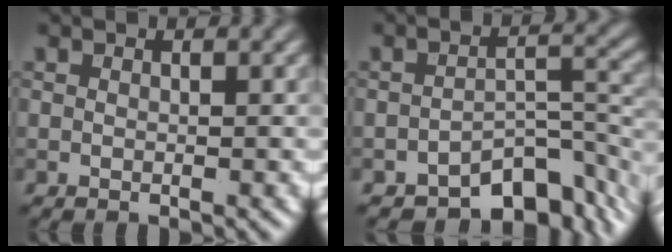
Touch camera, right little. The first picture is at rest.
{"total": 7.0, "force": [-4.7, 3.2, 3.9], "torque": [-0.034, -0.004, -0.077]}